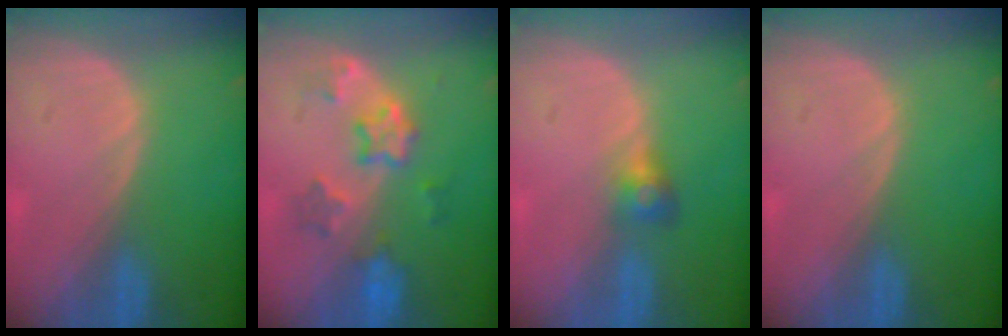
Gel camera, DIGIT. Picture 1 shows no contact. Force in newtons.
{"total": 6.1, "press": 6.0, "slide": 1.1}
{"total": 2.8, "press": 2.6, "slide": 0.9}
{"total": 0.0}